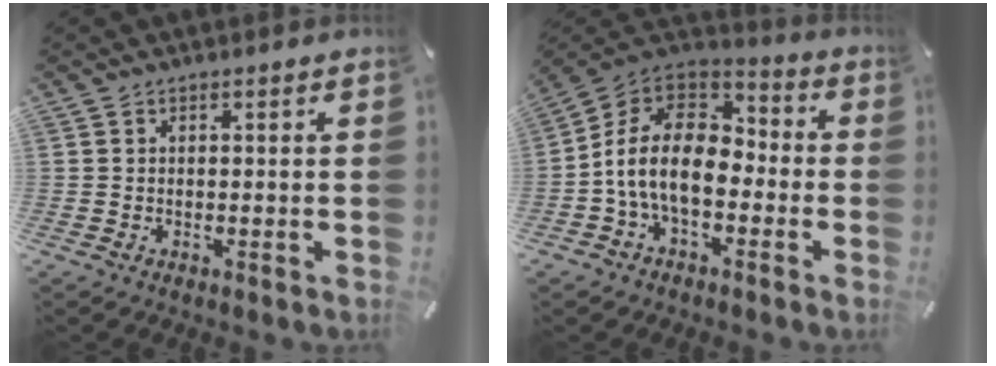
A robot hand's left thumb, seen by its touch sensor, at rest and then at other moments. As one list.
[{"total": 14.2, "force": [-4.6, 8.8, 10.1], "torque": [-0.219, 0.018, -0.090]}]